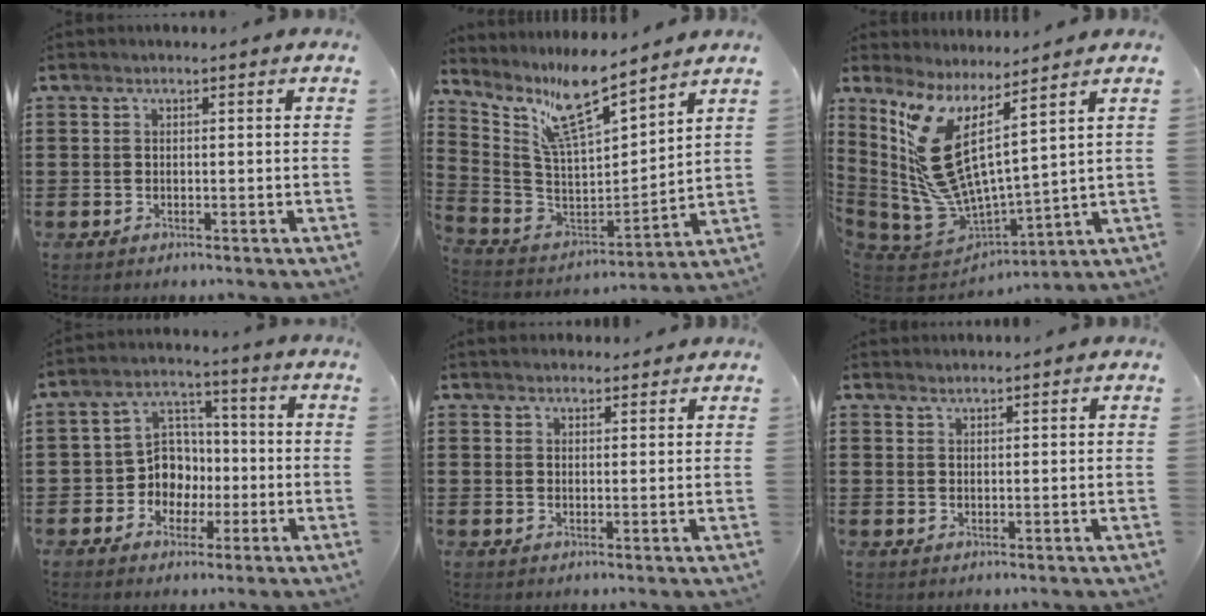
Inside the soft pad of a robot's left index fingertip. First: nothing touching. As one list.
[{"total": 11.4, "force": [9.2, 1.8, 6.5], "torque": [-0.158, -0.061, 0.159]}, {"total": 11.5, "force": [3.8, 4.2, 10.1], "torque": [-0.255, -0.064, 0.055]}, {"total": 6.8, "force": [-1.3, 6.3, 2.0], "torque": [-0.066, 0.008, -0.026]}, {"total": 1.9, "force": [1.8, 0.5, 0.1], "torque": [-0.005, 0.003, 0.036]}, {"total": 1.2, "force": [1.2, 0.0, 0.0], "torque": [-0.003, -0.002, 0.025]}]